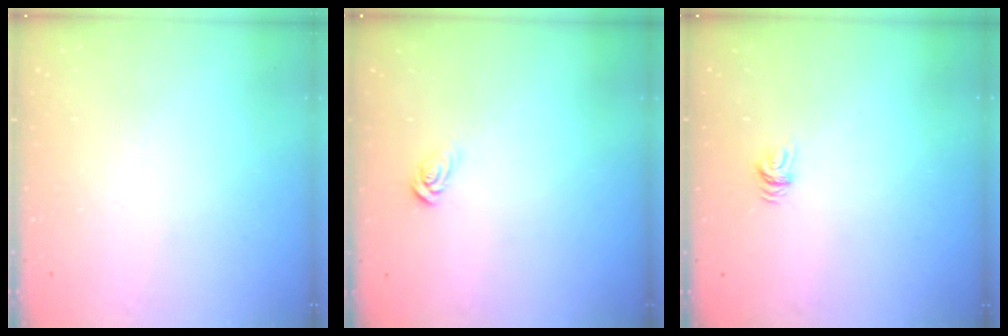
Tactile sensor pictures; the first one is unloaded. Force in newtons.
{"total": 3.8, "press": 3.8, "slide": 0.4}
{"total": 4.1, "press": 4.1, "slide": 0.1}